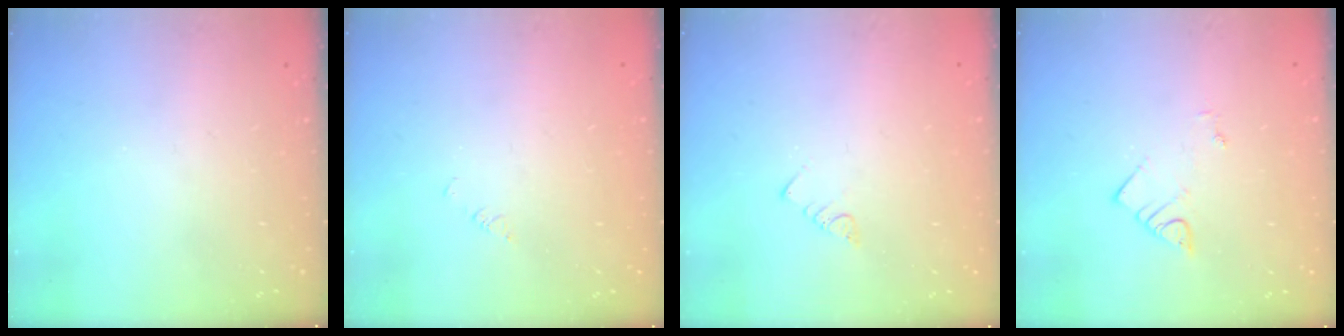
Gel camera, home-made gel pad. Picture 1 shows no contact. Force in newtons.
{"total": 1.1, "press": 1.1, "slide": 0.1}
{"total": 2.7, "press": 2.7, "slide": 0.5}
{"total": 1.9, "press": 1.8, "slide": 0.4}